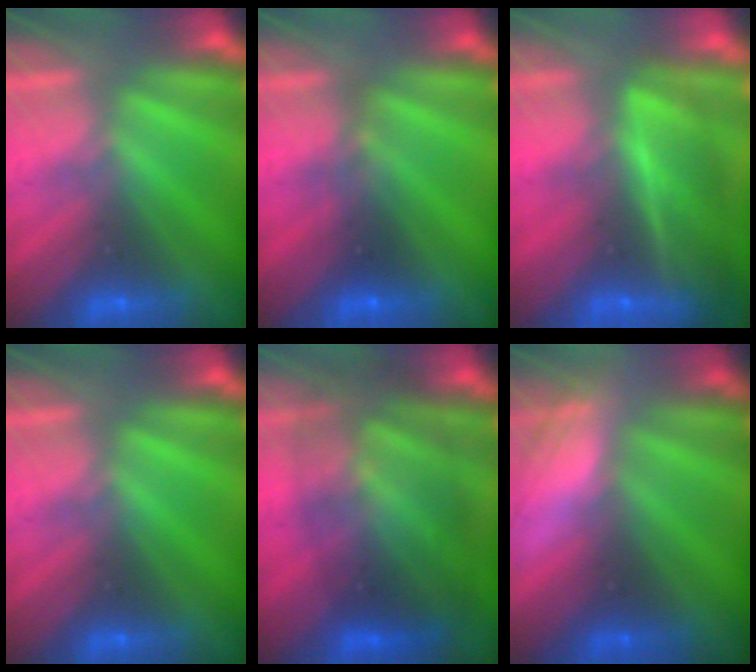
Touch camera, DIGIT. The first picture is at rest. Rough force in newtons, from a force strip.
{"total": 2.3}
{"total": 11.2}
{"total": 0.0}
{"total": 11.8}
{"total": 2.9}